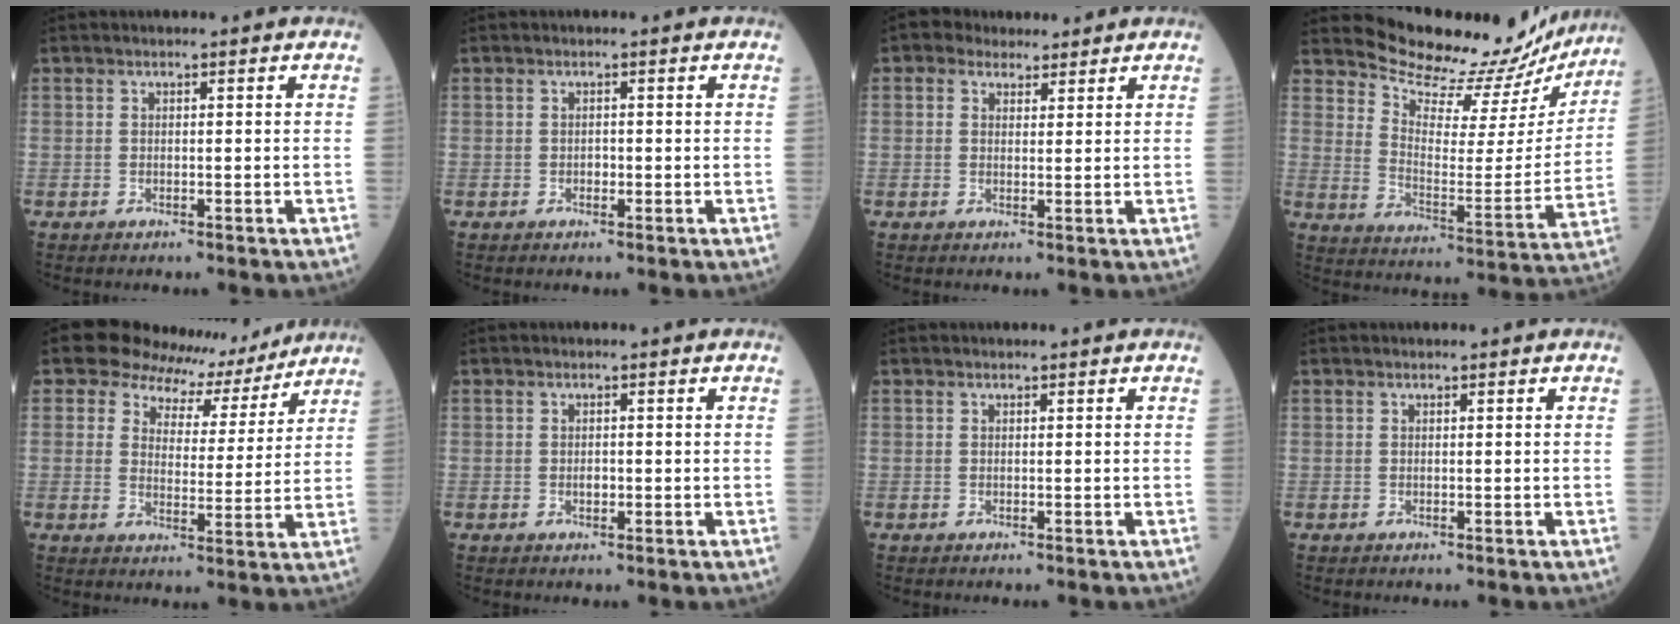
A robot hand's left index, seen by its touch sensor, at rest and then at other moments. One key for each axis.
{"total": 0.7, "fx": -0.3, "fy": 0.4, "fz": 0.3, "tx": 0.001, "ty": 0.000, "tz": -0.008}
{"total": 4.1, "fx": 3.0, "fy": 2.5, "fz": 1.1, "tx": -0.010, "ty": 0.020, "tz": 0.049}
{"total": 18.0, "fx": 17.6, "fy": 3.4, "fz": 2.2, "tx": -0.019, "ty": -0.085, "tz": 0.210}
{"total": 9.1, "fx": 8.1, "fy": 3.9, "fz": 1.1, "tx": -0.012, "ty": 0.001, "tz": 0.102}
{"total": 0.9, "fx": -0.3, "fy": 0.6, "fz": 0.7, "tx": -0.007, "ty": -0.001, "tz": -0.004}
{"total": 0.0}
{"total": 0.0}